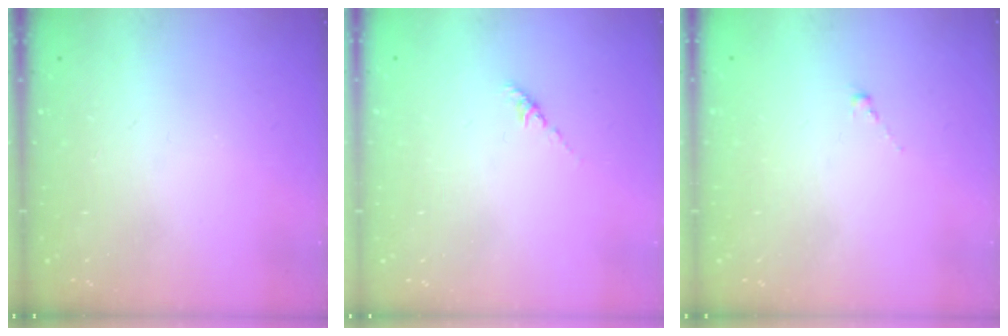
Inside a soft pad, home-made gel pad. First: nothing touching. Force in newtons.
{"total": 1.2, "press": 1.1, "slide": 0.5}
{"total": 0.8, "press": 0.7, "slide": 0.5}